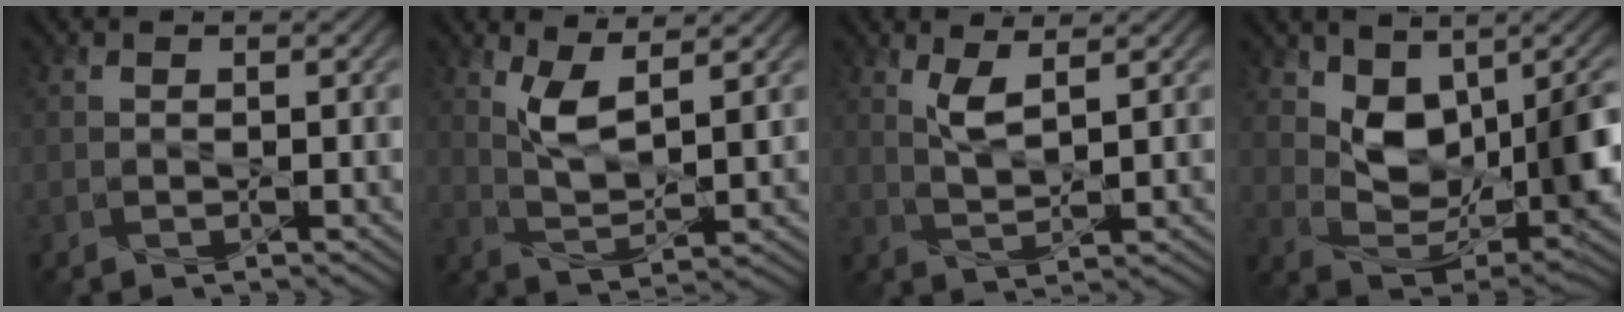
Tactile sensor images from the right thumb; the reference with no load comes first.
{"total": 5.6, "force": [2.9, 1.8, 4.5], "torque": [-0.099, -0.006, 0.061]}
{"total": 3.4, "force": [1.8, 0.8, 2.7], "torque": [-0.064, -0.003, 0.040]}
{"total": 9.9, "force": [3.1, 5.6, 7.5], "torque": [-0.130, -0.017, 0.062]}